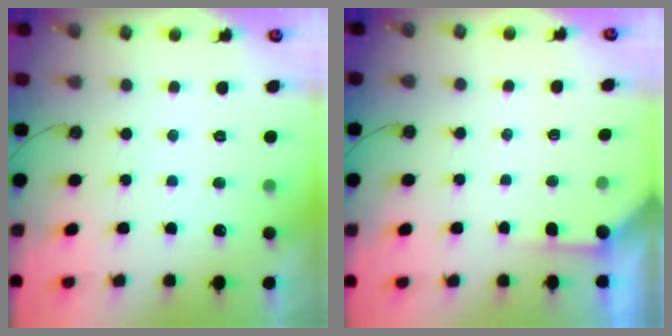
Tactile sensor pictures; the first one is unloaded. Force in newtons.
{"total": 1.6, "press": 1.6, "slide": 0.3}